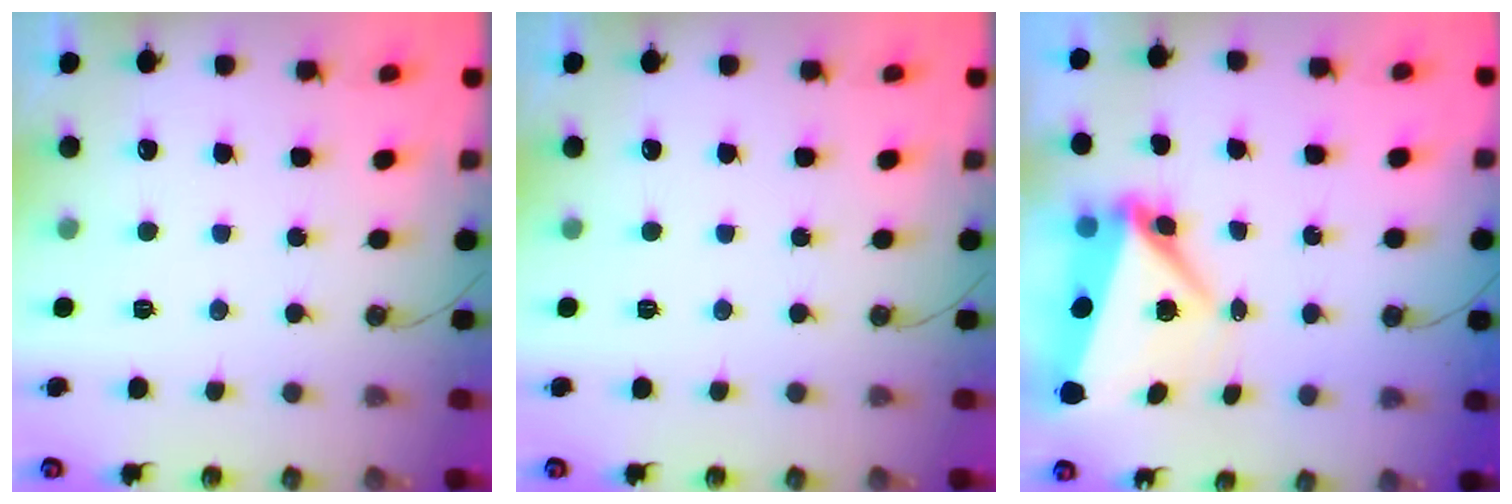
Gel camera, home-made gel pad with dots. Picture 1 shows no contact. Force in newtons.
{"total": 0.0}
{"total": 7.4, "press": 7.2, "slide": 1.7}